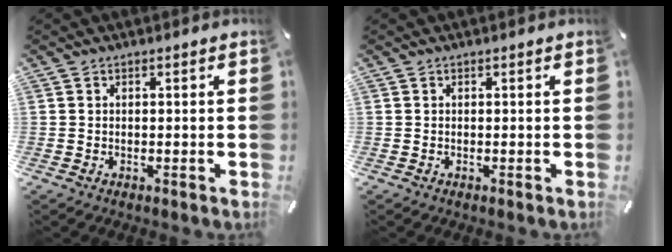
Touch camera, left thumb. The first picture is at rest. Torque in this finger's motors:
{"motor_torque": [-0.07, 0.12, -0.01, -0.03, 0.00]}